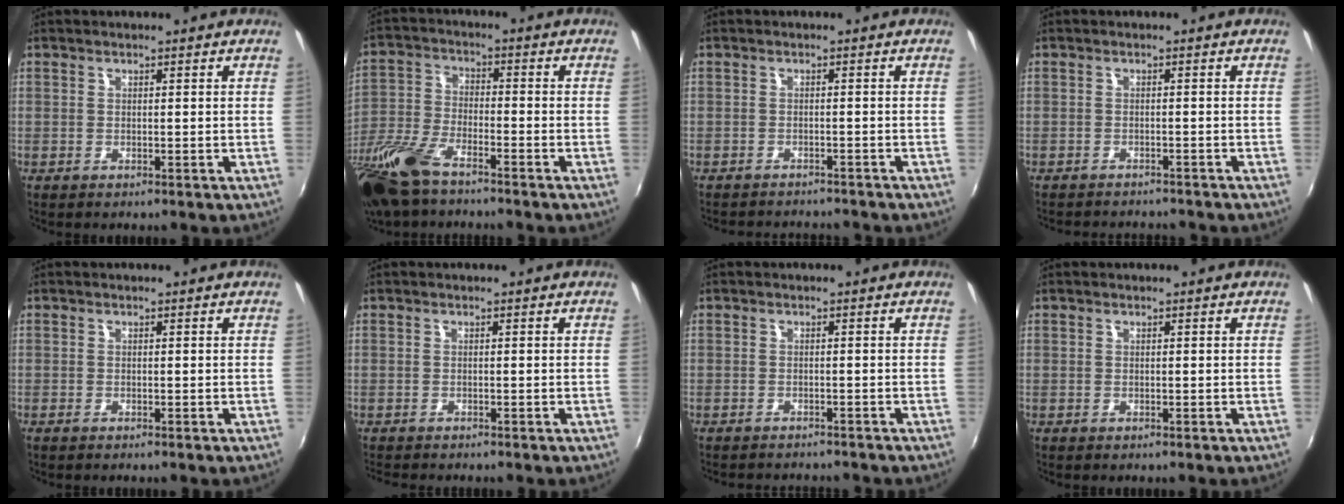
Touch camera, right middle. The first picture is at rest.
{"total": 14.8, "force": [-10.5, 5.2, 9.1], "torque": [-0.212, -0.029, -0.214]}
{"total": 6.6, "force": [-6.2, 1.4, 1.8], "torque": [-0.048, -0.009, -0.089]}
{"total": 5.9, "force": [-5.5, 1.3, 1.6], "torque": [-0.045, -0.010, -0.079]}
{"total": 0.6, "force": [-0.5, 0.1, 0.3], "torque": [-0.006, -0.003, -0.010]}
{"total": 1.7, "force": [-1.6, 0.3, 0.5], "torque": [-0.012, -0.010, -0.027]}
{"total": 4.7, "force": [-4.4, 1.0, 1.3], "torque": [-0.035, -0.009, -0.062]}
{"total": 0.0}